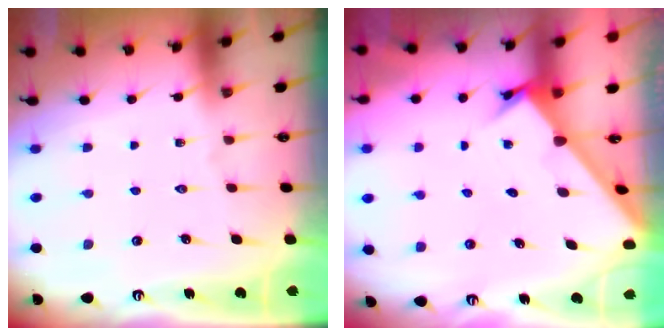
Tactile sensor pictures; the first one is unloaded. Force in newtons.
{"total": 1.9, "press": 1.9, "slide": 0.2}